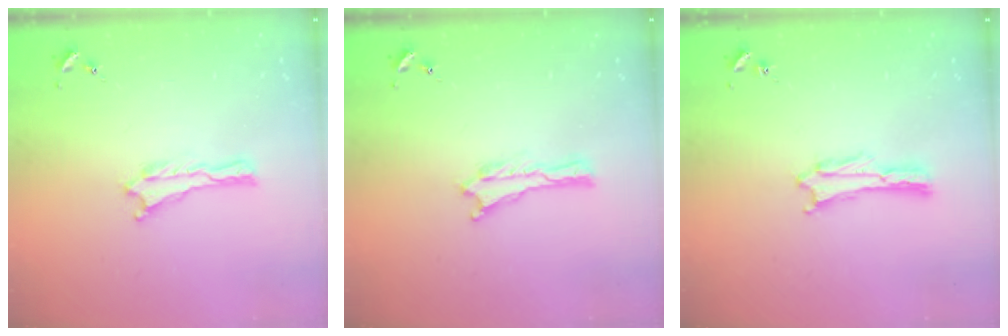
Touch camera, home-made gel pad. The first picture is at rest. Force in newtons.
{"total": 0.0}
{"total": 0.0}